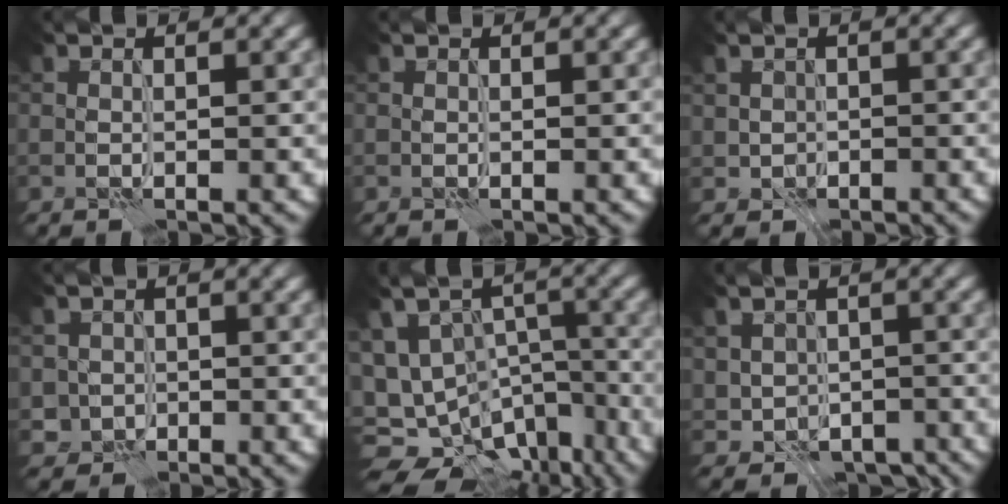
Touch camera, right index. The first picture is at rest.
{"total": 0.0}
{"total": 1.3, "force": [0.0, 1.3, 0.2], "torque": [0.000, -0.001, 0.001]}
{"total": 1.5, "force": [-0.3, 1.4, -0.2], "torque": [0.008, -0.006, -0.003]}
{"total": 12.8, "force": [-8.5, 7.9, 5.5], "torque": [-0.080, -0.014, -0.105]}
{"total": 4.3, "force": [-1.0, 3.9, 1.7], "torque": [-0.026, -0.006, -0.016]}